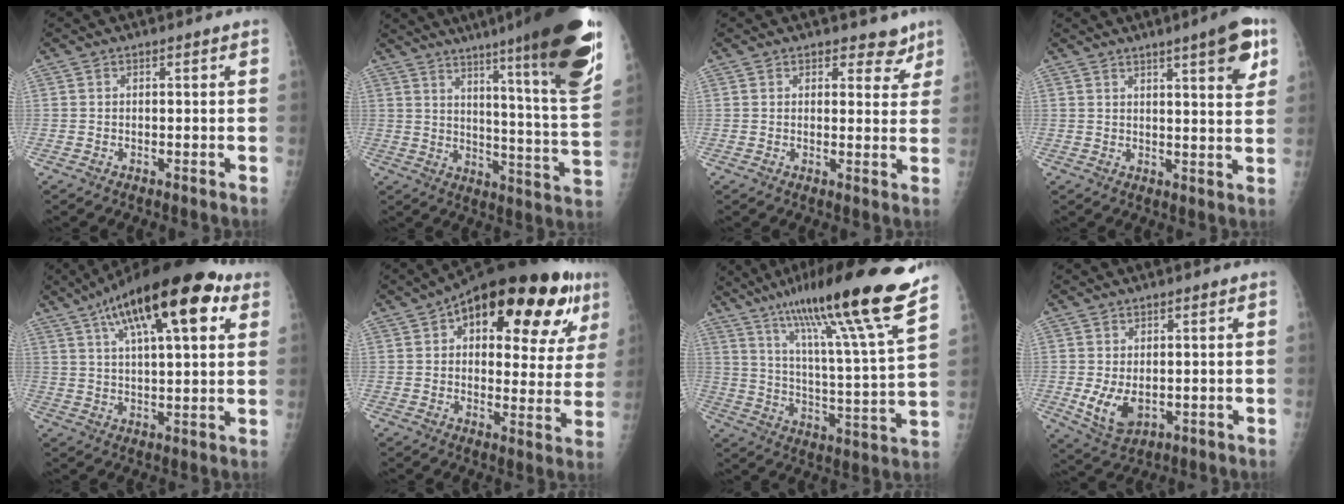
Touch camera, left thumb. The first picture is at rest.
{"total": 27.8, "force": [18.1, 1.8, 21.1], "torque": [-0.266, -0.095, 0.253]}
{"total": 4.2, "force": [3.3, 2.5, 0.9], "torque": [0.020, -0.021, 0.038]}
{"total": 9.1, "force": [4.9, 1.6, 7.5], "torque": [-0.088, -0.022, 0.064]}
{"total": 21.5, "force": [10.5, 7.4, 17.3], "torque": [-0.259, 0.000, 0.162]}
{"total": 25.8, "force": [11.7, 11.8, 19.7], "torque": [-0.238, 0.013, 0.161]}
{"total": 24.0, "force": [17.2, 0.5, 16.8], "torque": [-0.256, -0.074, 0.273]}
{"total": 6.3, "force": [-0.6, 4.0, 4.9], "torque": [-0.083, -0.015, 0.004]}